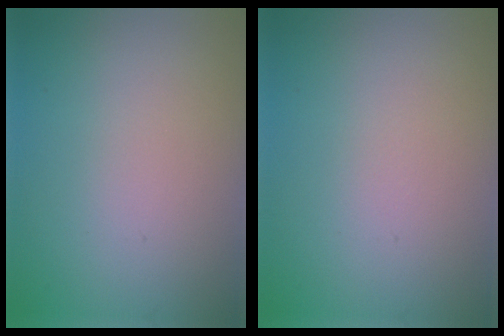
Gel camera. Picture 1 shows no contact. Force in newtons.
{"total": 0.0}